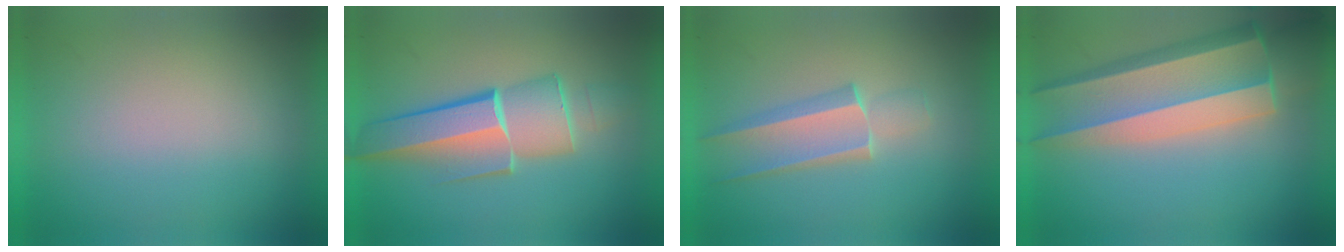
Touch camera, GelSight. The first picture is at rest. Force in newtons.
{"total": 5.7}
{"total": 2.2}
{"total": 8.1}